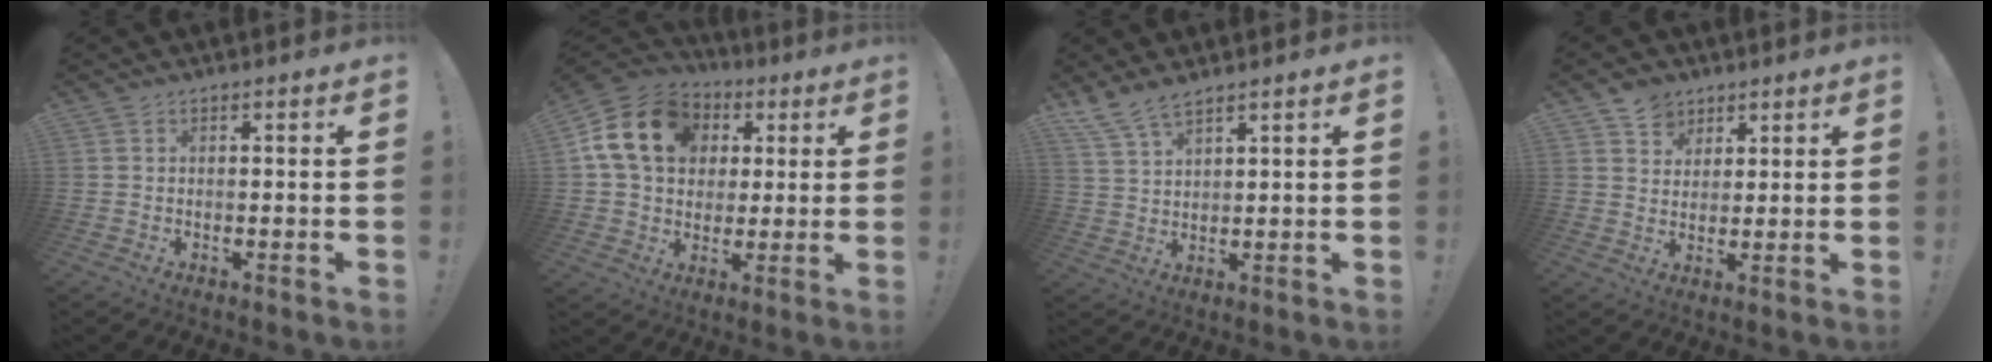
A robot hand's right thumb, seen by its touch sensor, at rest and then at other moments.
{"total": 18.1, "force": [5.1, 13.9, 10.5], "torque": [-0.182, 0.001, 0.097]}
{"total": 6.2, "force": [5.3, 1.4, 3.0], "torque": [-0.076, -0.021, 0.103]}
{"total": 6.0, "force": [4.1, 4.4, 0.8], "torque": [-0.001, -0.029, 0.076]}